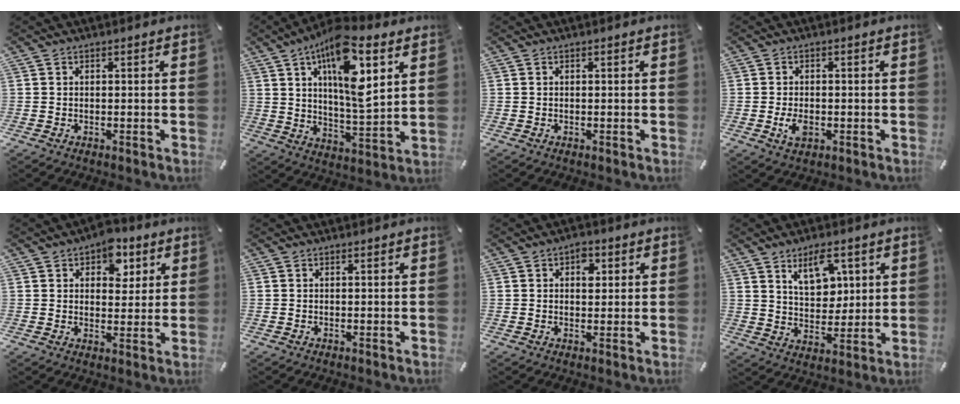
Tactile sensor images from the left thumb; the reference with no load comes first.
{"total": 15.8, "force": [8.0, 5.6, 12.4], "torque": [-0.225, -0.030, 0.129]}
{"total": 0.0}
{"total": 3.6, "force": [-1.1, 2.3, 2.5], "torque": [-0.065, -0.001, -0.022]}
{"total": 8.3, "force": [3.3, 6.5, 4.0], "torque": [-0.043, -0.016, 0.051]}
{"total": 0.0}
{"total": 3.1, "force": [1.1, 2.2, 1.9], "torque": [-0.010, -0.005, 0.011]}
{"total": 9.3, "force": [5.3, 6.0, 4.8], "torque": [-0.068, -0.017, 0.092]}